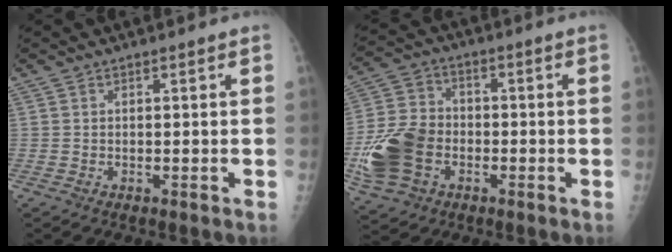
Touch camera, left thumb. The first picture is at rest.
{"total": 14.0, "force": [-3.7, 10.5, 8.5], "torque": [-0.164, 0.019, -0.071]}